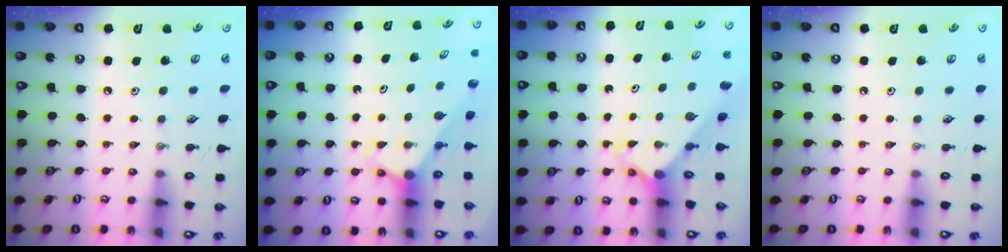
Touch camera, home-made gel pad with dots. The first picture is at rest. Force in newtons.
{"total": 2.8, "press": 2.8, "slide": 0.0}
{"total": 2.1, "press": 2.1, "slide": 0.2}
{"total": 0.0}